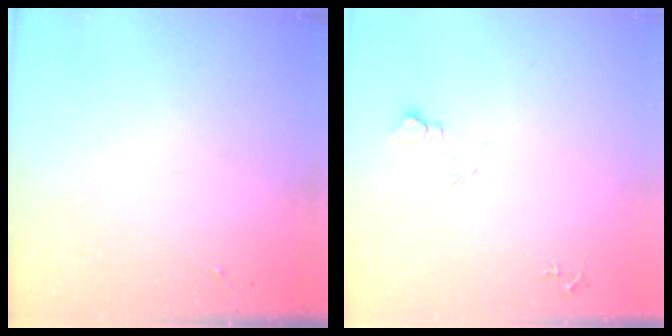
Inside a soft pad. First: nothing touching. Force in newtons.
{"total": 6.7, "press": 6.7, "slide": 0.8}